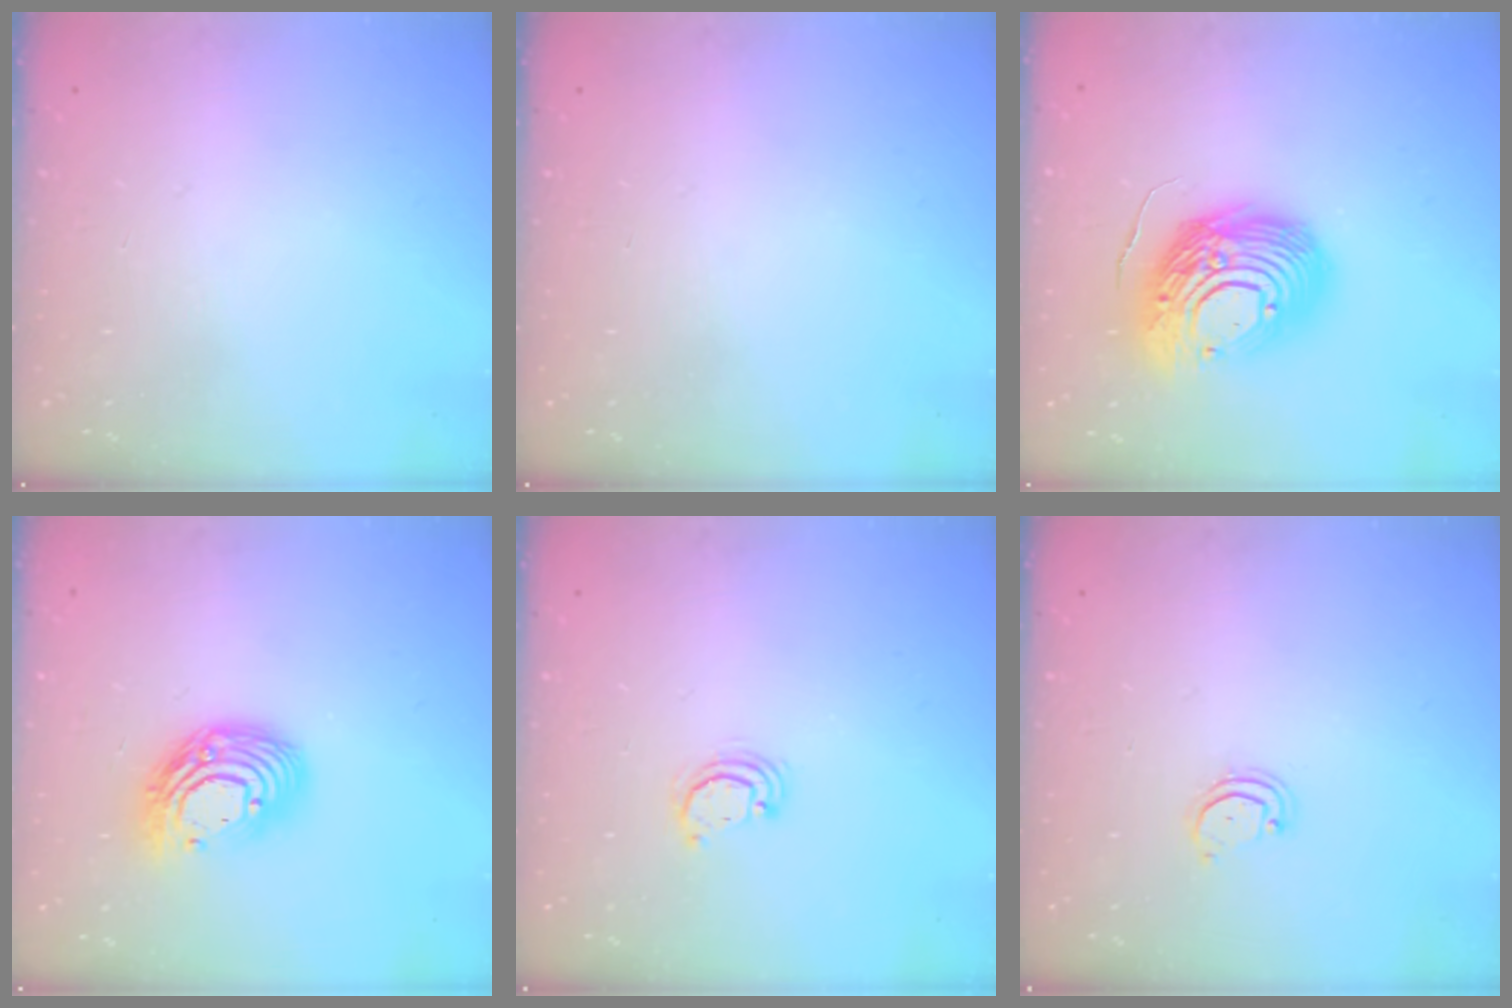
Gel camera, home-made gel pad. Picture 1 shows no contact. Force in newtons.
{"total": 0.0}
{"total": 17.1, "press": 16.9, "slide": 2.7}
{"total": 12.7, "press": 12.7, "slide": 1.2}
{"total": 2.6, "press": 2.6, "slide": 0.3}
{"total": 2.5, "press": 2.5, "slide": 0.2}